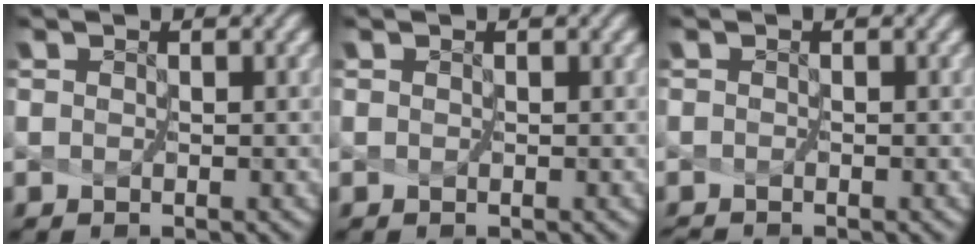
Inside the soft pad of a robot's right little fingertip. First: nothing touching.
{"total": 0.0}
{"total": 0.9, "force": [-0.8, -0.4, -0.3], "torque": [-0.003, -0.006, -0.017]}